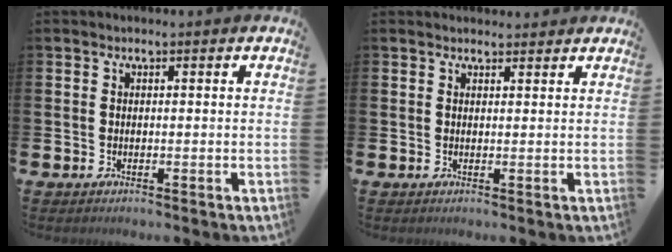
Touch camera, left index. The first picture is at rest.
{"total": 1.2, "force": [1.2, 0.3, 0.0], "torque": [0.009, -0.006, 0.019]}